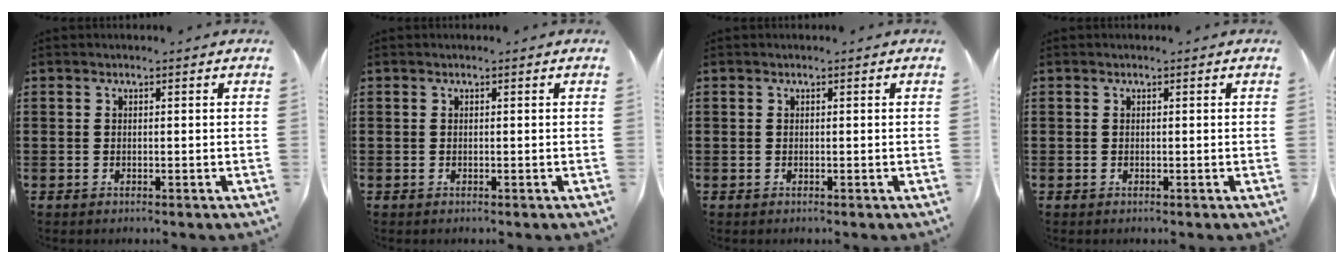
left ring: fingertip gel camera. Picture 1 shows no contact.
{"total": 0.0}
{"total": 0.0}
{"total": 0.0}